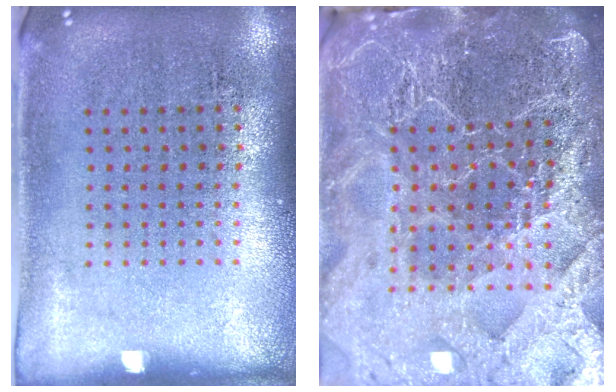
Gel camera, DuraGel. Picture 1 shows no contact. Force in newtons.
{"total": 5.0, "press": 4.5, "slide": 2.3}